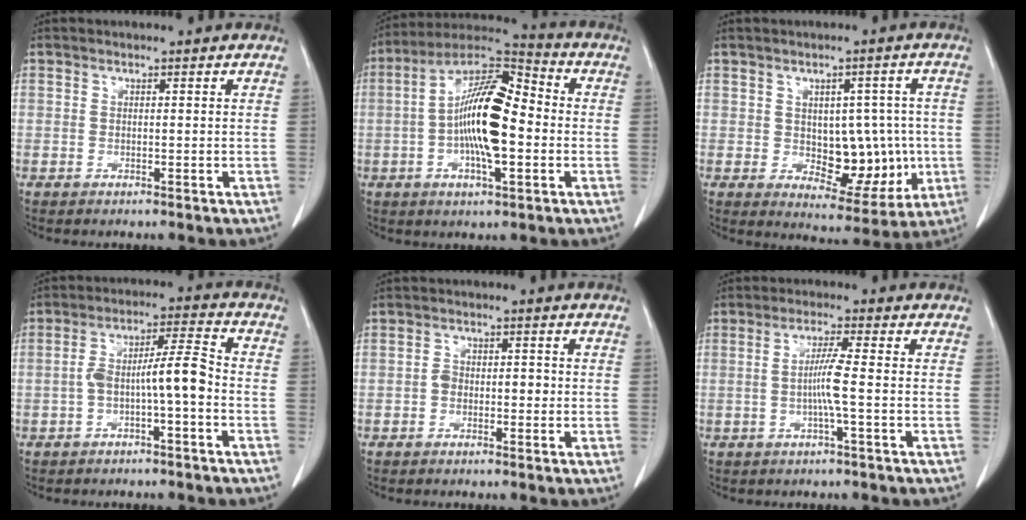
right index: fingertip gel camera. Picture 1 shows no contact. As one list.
[{"total": 15.1, "force": [-1.1, 4.4, 14.4], "torque": [-0.269, 0.020, -0.023]}, {"total": 10.1, "force": [-0.6, 5.8, 8.3], "torque": [-0.095, 0.011, 0.009]}, {"total": 7.5, "force": [-1.9, 0.9, 7.2], "torque": [-0.129, 0.030, -0.033]}, {"total": 2.7, "force": [-0.6, 1.8, 2.0], "torque": [-0.031, 0.016, -0.011]}, {"total": 4.5, "force": [-0.7, -0.6, 4.4], "torque": [-0.089, 0.000, -0.016]}]